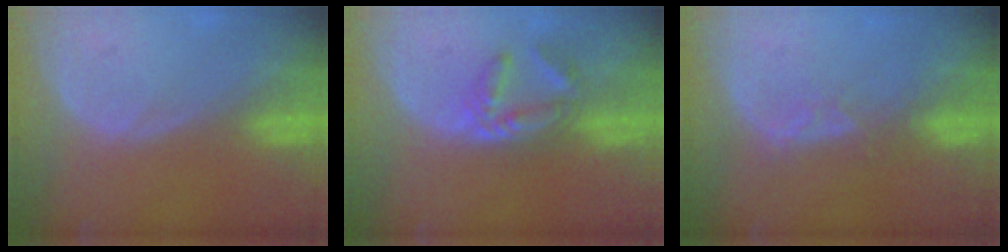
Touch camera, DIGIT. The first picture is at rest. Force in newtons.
{"total": 5.9, "press": 5.0, "slide": 3.3}
{"total": 2.6, "press": 2.5, "slide": 0.8}